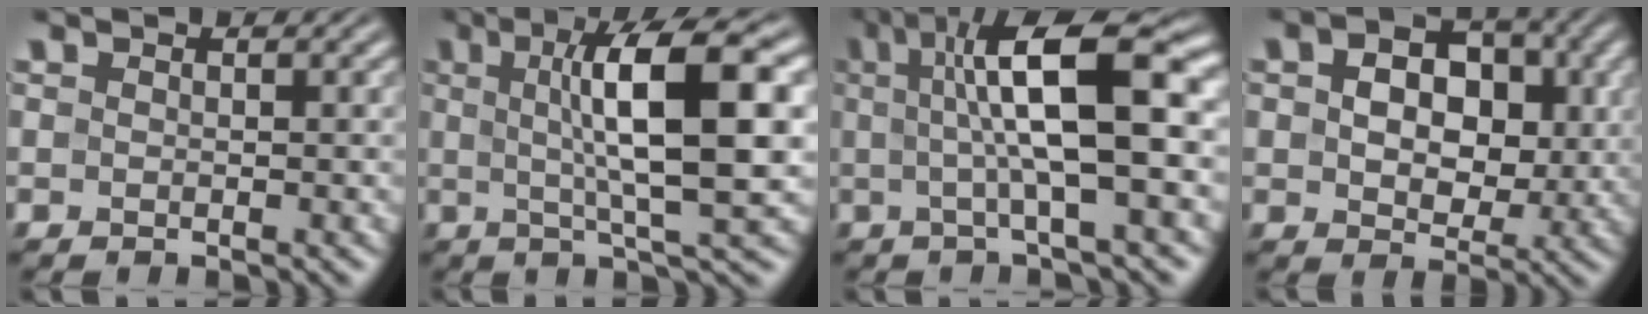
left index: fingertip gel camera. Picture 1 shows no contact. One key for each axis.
{"total": 10.2, "fx": 1.8, "fy": 2.2, "fz": 9.8, "tx": -0.136, "ty": 0.011, "tz": 0.029}
{"total": 10.3, "fx": 1.5, "fy": 2.4, "fz": 9.9, "tx": -0.146, "ty": 0.015, "tz": 0.021}
{"total": 6.9, "fx": 1.2, "fy": 4.9, "fz": 4.7, "tx": -0.075, "ty": 0.000, "tz": 0.015}